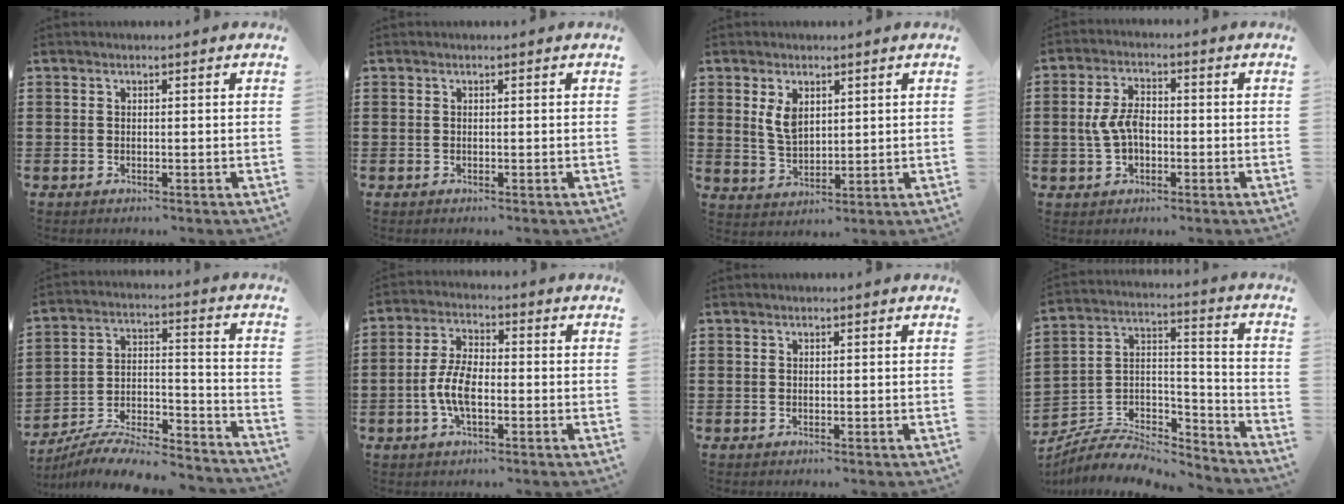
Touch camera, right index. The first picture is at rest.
{"total": 0.0}
{"total": 4.6, "force": [2.1, 2.7, 3.1], "torque": [-0.070, 0.008, 0.037]}
{"total": 5.5, "force": [-0.5, 3.0, 4.6], "torque": [-0.108, -0.002, -0.014]}
{"total": 8.0, "force": [-7.2, 1.6, 3.2], "torque": [-0.058, 0.006, -0.142]}
{"total": 6.3, "force": [-1.6, 2.9, 5.4], "torque": [-0.129, -0.004, -0.036]}
{"total": 0.0}
{"total": 6.4, "force": [-5.7, 2.4, 1.8], "torque": [-0.037, 0.007, -0.112]}